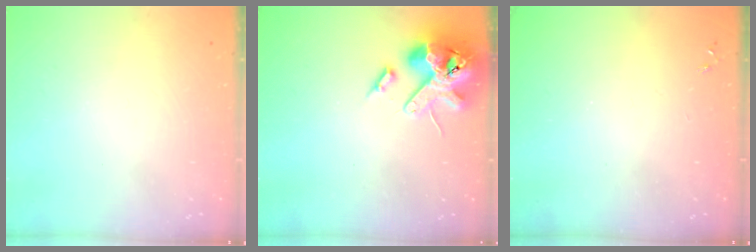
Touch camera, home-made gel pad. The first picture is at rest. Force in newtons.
{"total": 14.5, "press": 14.3, "slide": 2.4}
{"total": 0.0}